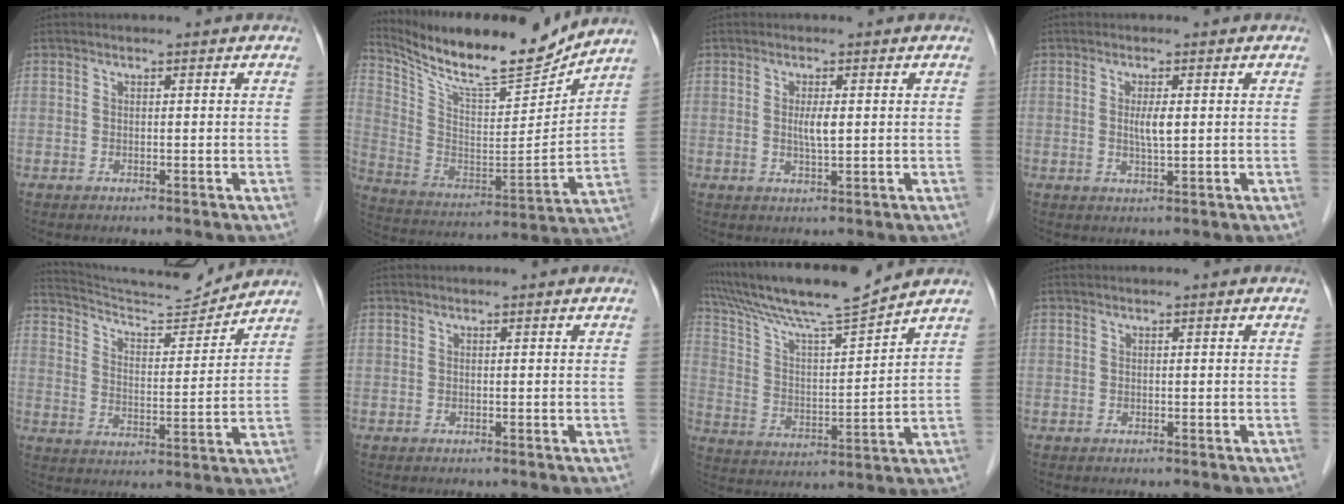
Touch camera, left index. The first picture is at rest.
{"total": 19.1, "force": [17.2, 2.2, 8.0], "torque": [-0.163, -0.022, 0.290]}
{"total": 2.2, "force": [0.3, 0.2, 2.2], "torque": [-0.042, -0.003, 0.006]}
{"total": 2.3, "force": [0.4, 0.2, 2.3], "torque": [-0.045, -0.003, 0.007]}
{"total": 12.8, "force": [12.5, -0.5, 2.4], "torque": [-0.050, -0.003, 0.204]}
{"total": 0.0}
{"total": 14.3, "force": [12.9, -0.8, 6.2], "torque": [-0.122, 0.007, 0.230]}
{"total": 0.0}